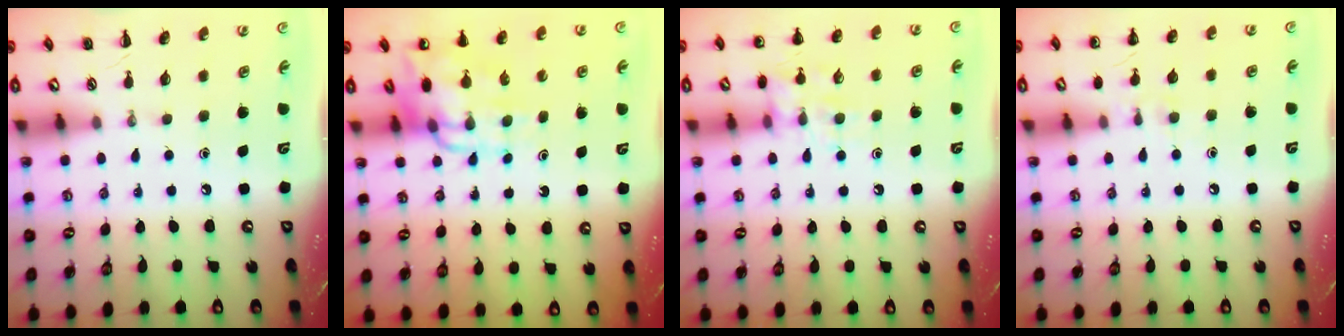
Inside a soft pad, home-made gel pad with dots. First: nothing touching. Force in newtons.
{"total": 12.4, "press": 12.0, "slide": 3.0}
{"total": 11.9, "press": 11.8, "slide": 1.4}
{"total": 6.5, "press": 6.2, "slide": 1.9}